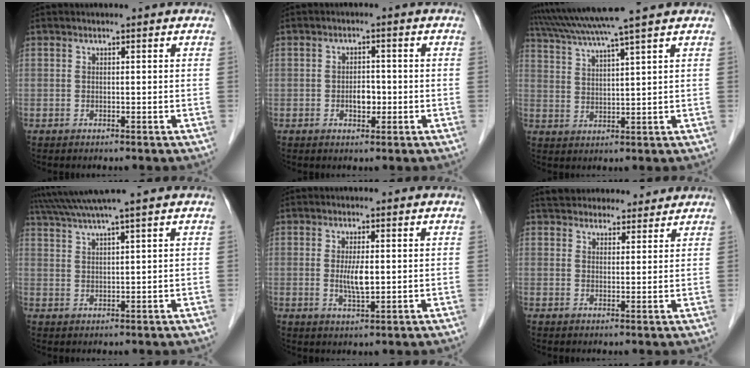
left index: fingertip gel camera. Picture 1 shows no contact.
{"total": 2.8, "force": [-0.8, 1.6, 2.1], "torque": [-0.031, 0.004, -0.009]}
{"total": 10.5, "force": [8.8, -1.9, 5.4], "torque": [-0.097, 0.020, 0.143]}
{"total": 7.5, "force": [6.3, -1.8, 3.6], "torque": [-0.064, 0.025, 0.107]}
{"total": 3.8, "force": [0.1, 0.8, 3.7], "torque": [-0.071, -0.006, 0.003]}
{"total": 12.0, "force": [11.0, 3.7, 3.0], "torque": [-0.030, 0.029, 0.156]}